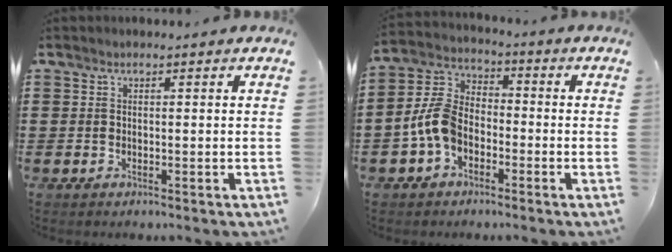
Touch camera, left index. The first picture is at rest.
{"total": 7.3, "force": [-2.6, 4.9, 4.8], "torque": [-0.139, -0.003, -0.060]}